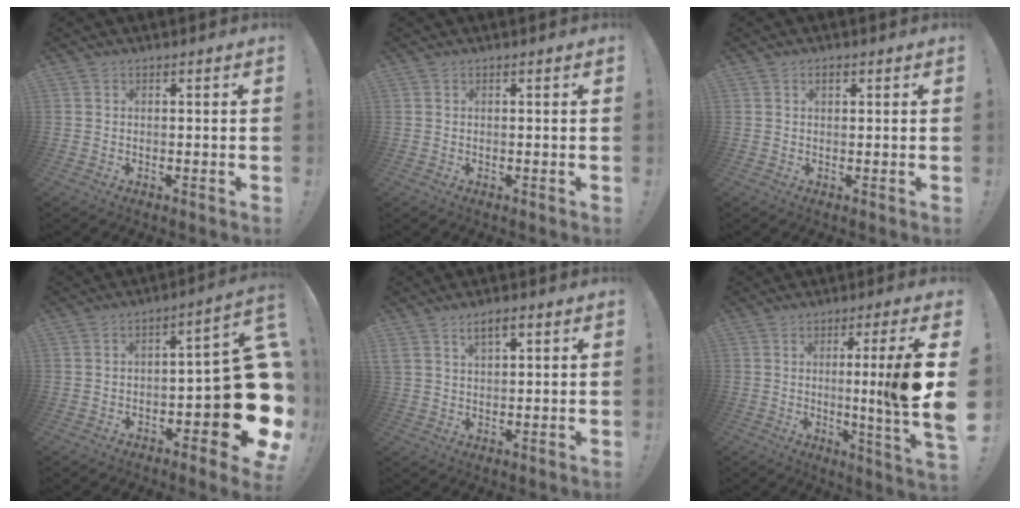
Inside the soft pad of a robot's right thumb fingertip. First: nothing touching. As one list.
[{"total": 0.0}, {"total": 1.5, "force": [0.9, 0.7, 1.0], "torque": [-0.021, 0.002, 0.016]}, {"total": 17.7, "force": [-3.7, 6.4, 16.0], "torque": [-0.197, 0.021, -0.049]}, {"total": 4.8, "force": [2.5, 2.3, 3.4], "torque": [-0.062, -0.001, 0.045]}, {"total": 12.1, "force": [1.1, -1.5, 11.9], "torque": [-0.187, -0.018, 0.002]}]